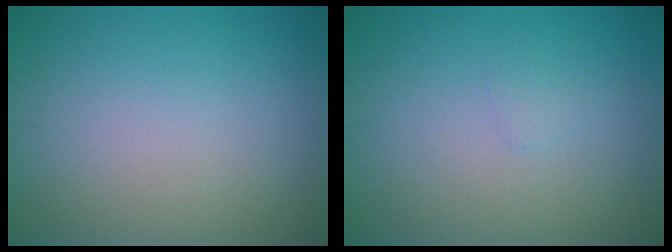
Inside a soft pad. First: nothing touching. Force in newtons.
{"total": 0.6, "press": 0.5, "slide": 0.1}